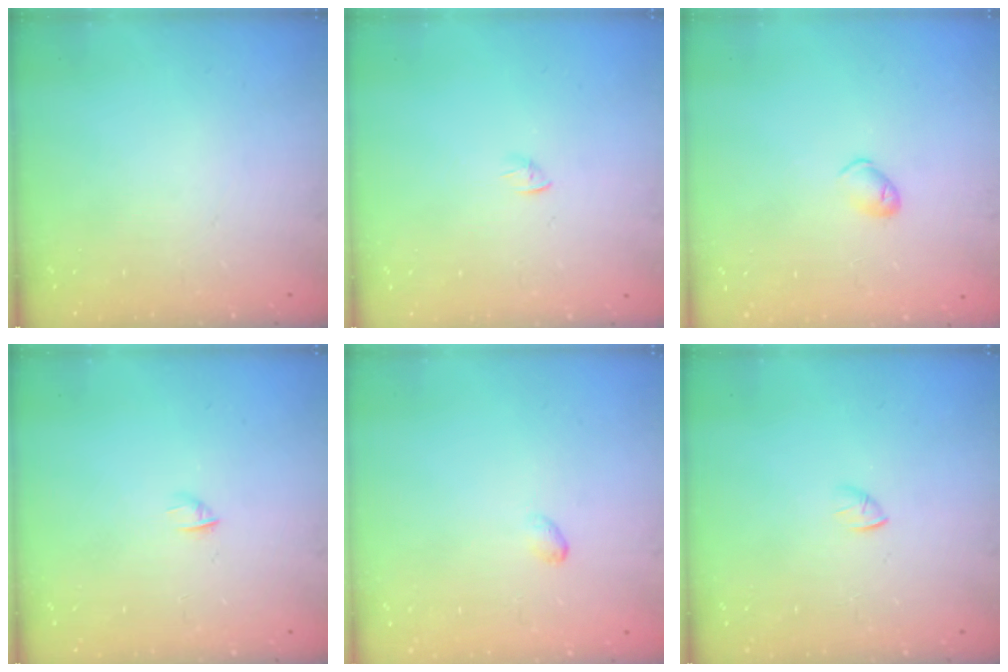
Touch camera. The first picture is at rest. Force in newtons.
{"total": 1.4, "press": 1.3, "slide": 0.4}
{"total": 4.4, "press": 4.3, "slide": 0.9}
{"total": 1.9, "press": 1.8, "slide": 0.5}
{"total": 2.7, "press": 2.7, "slide": 0.5}
{"total": 1.5, "press": 1.4, "slide": 0.4}